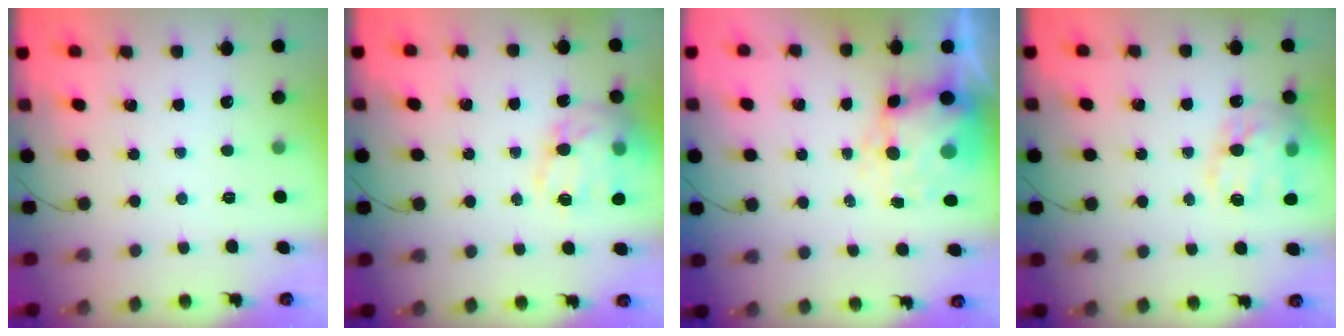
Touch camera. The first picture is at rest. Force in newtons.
{"total": 15.9, "press": 15.6, "slide": 3.2}
{"total": 8.7, "press": 8.4, "slide": 2.2}
{"total": 18.2, "press": 18.0, "slide": 3.0}